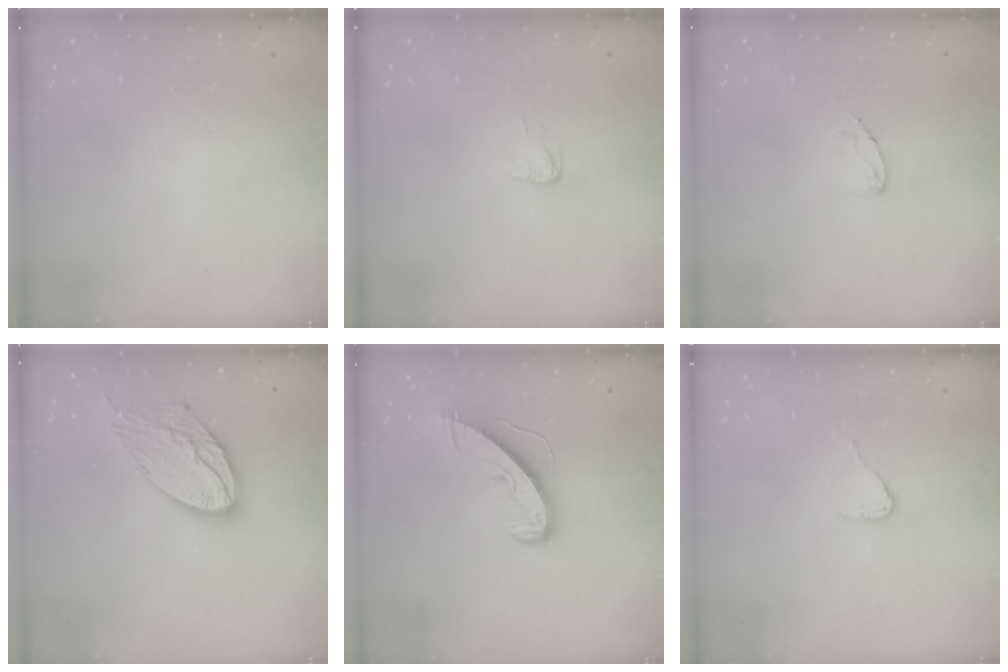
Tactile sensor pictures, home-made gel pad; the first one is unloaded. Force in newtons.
{"total": 3.3, "press": 3.3, "slide": 0.2}
{"total": 5.3, "press": 5.3, "slide": 0.4}
{"total": 14.2, "press": 14.1, "slide": 1.2}
{"total": 8.7, "press": 8.7, "slide": 0.7}
{"total": 3.7, "press": 3.7, "slide": 0.3}